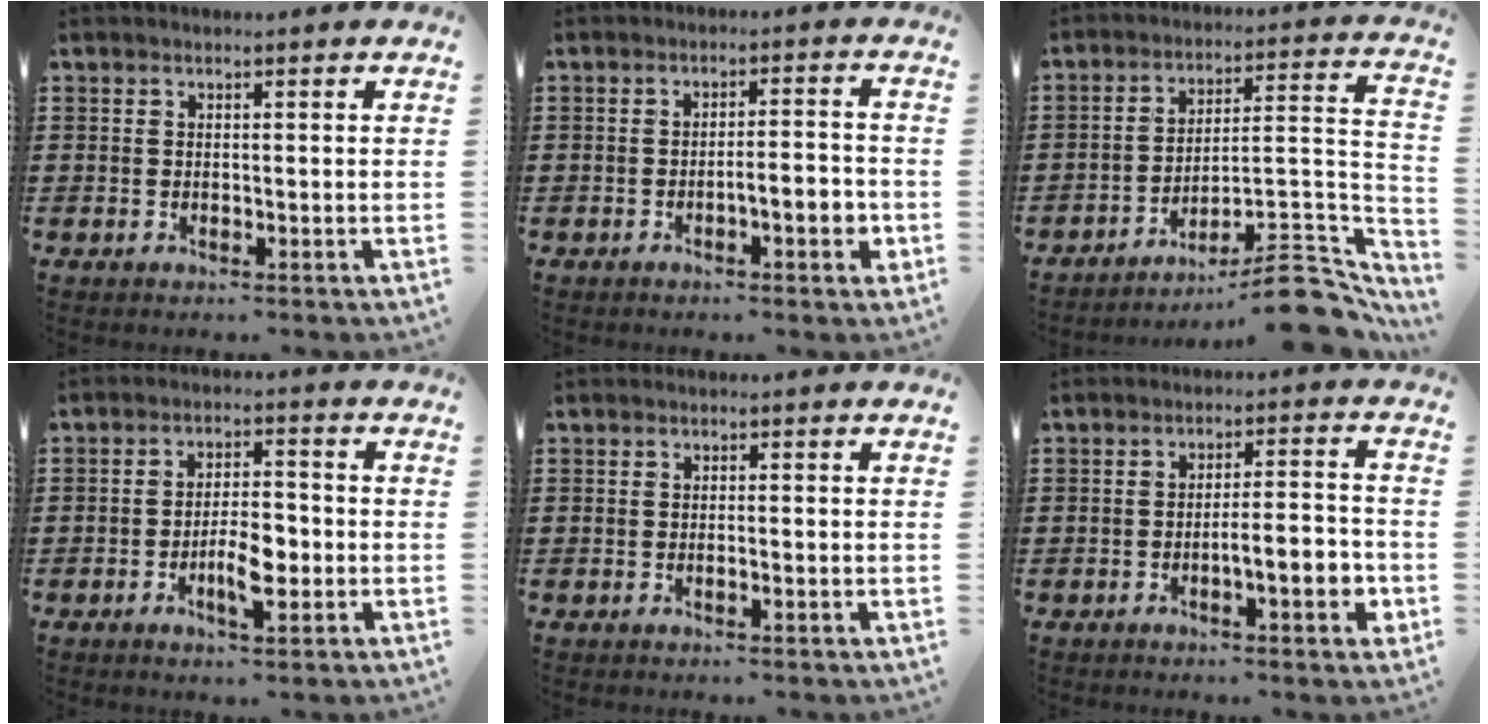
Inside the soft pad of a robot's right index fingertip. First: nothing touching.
{"total": 4.3, "force": [-1.8, 0.8, 3.8], "torque": [-0.054, -0.002, -0.034]}
{"total": 10.2, "force": [-8.3, 1.6, 5.8], "torque": [-0.071, 0.019, -0.160]}
{"total": 5.6, "force": [-1.8, 2.3, 4.8], "torque": [-0.088, 0.007, -0.033]}
{"total": 0.5, "force": [-0.2, 0.0, 0.4], "torque": [-0.008, -0.003, -0.004]}
{"total": 6.3, "force": [-2.3, 1.4, 5.7], "torque": [-0.086, -0.001, -0.041]}